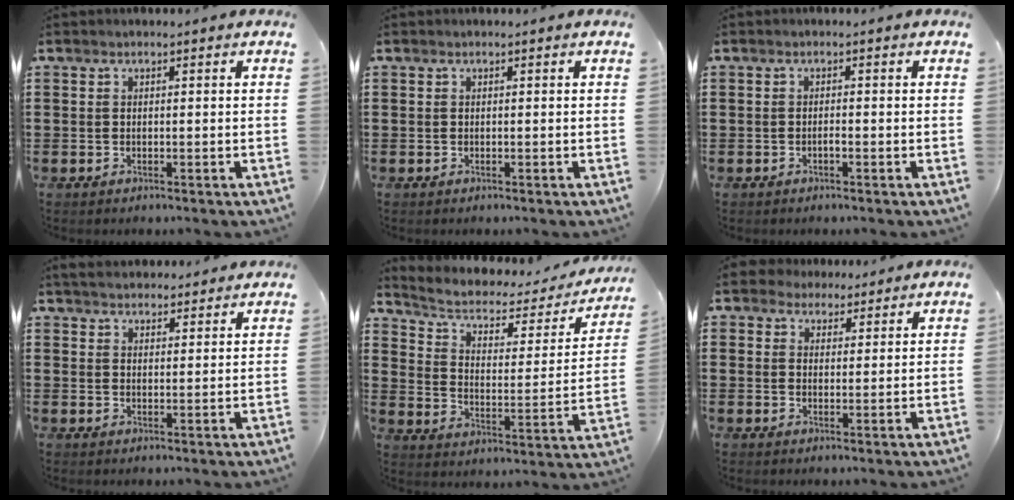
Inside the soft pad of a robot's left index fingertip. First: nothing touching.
{"total": 0.0}
{"total": 0.8, "force": [-0.3, 0.1, 0.7], "torque": [-0.014, -0.002, -0.006]}
{"total": 3.1, "force": [3.0, 0.8, 0.2], "torque": [-0.012, -0.001, 0.056]}
{"total": 4.6, "force": [2.9, 2.2, 2.7], "torque": [-0.070, -0.017, 0.042]}
{"total": 3.4, "force": [2.6, 2.1, 0.1], "torque": [-0.016, 0.010, 0.051]}